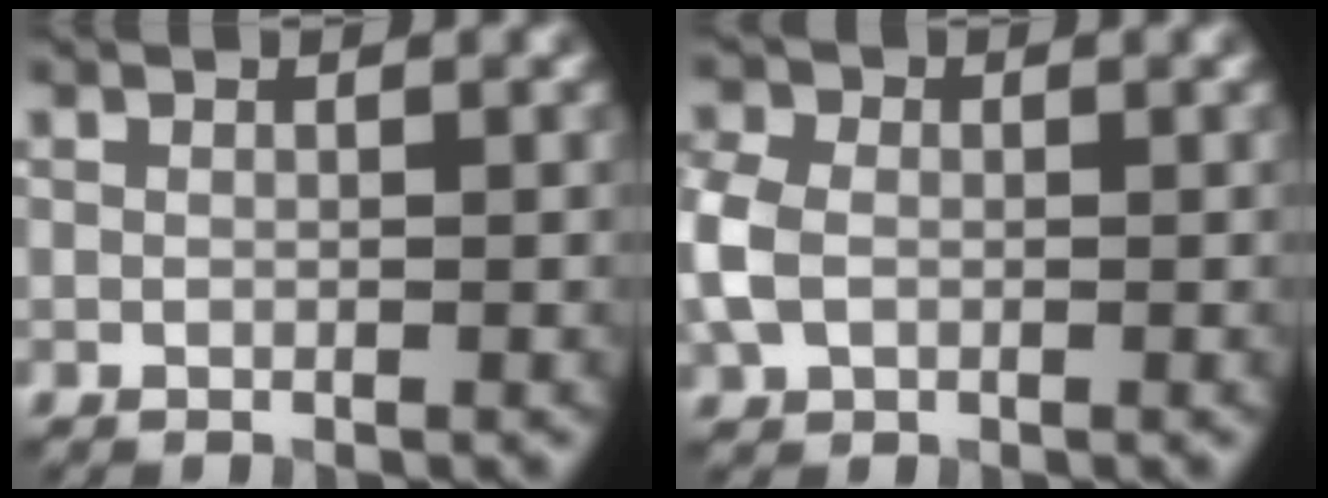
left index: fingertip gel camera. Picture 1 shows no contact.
{"total": 3.9, "force": [-0.5, 3.0, 2.5], "torque": [-0.071, 0.002, -0.016]}